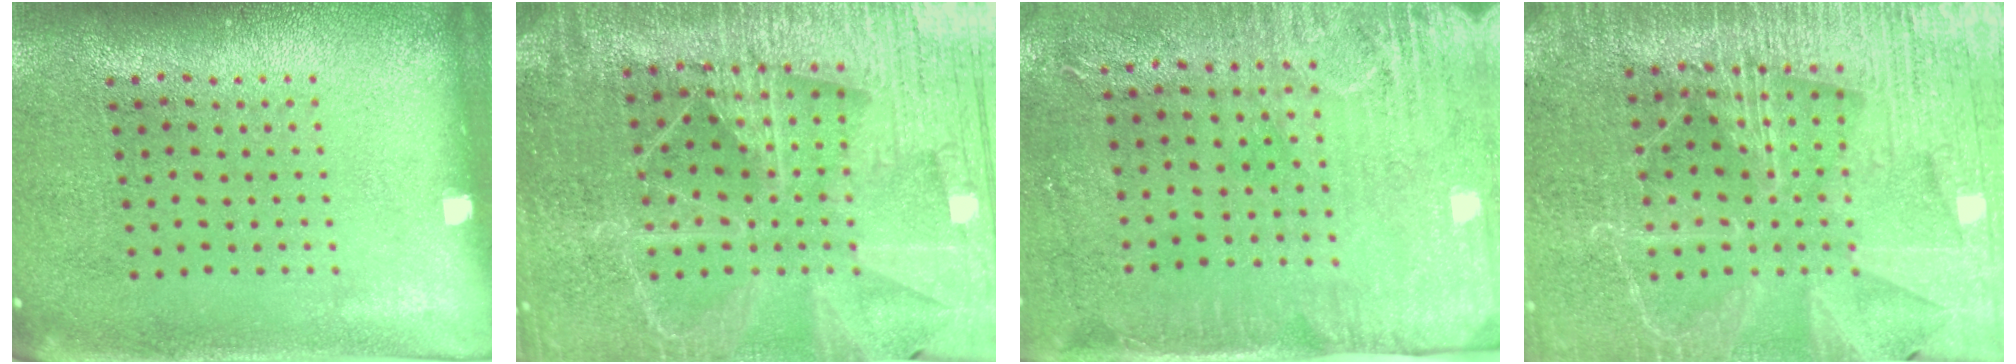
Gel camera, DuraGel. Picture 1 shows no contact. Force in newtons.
{"total": 5.3, "press": 4.8, "slide": 2.3}
{"total": 2.9, "press": 2.4, "slide": 1.6}
{"total": 4.4, "press": 4.2, "slide": 1.5}